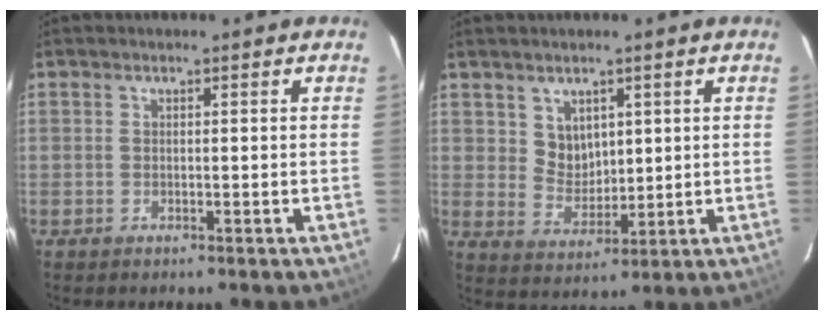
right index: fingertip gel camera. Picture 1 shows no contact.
{"total": 5.4, "force": [2.6, 4.3, 2.0], "torque": [-0.030, 0.002, 0.058]}